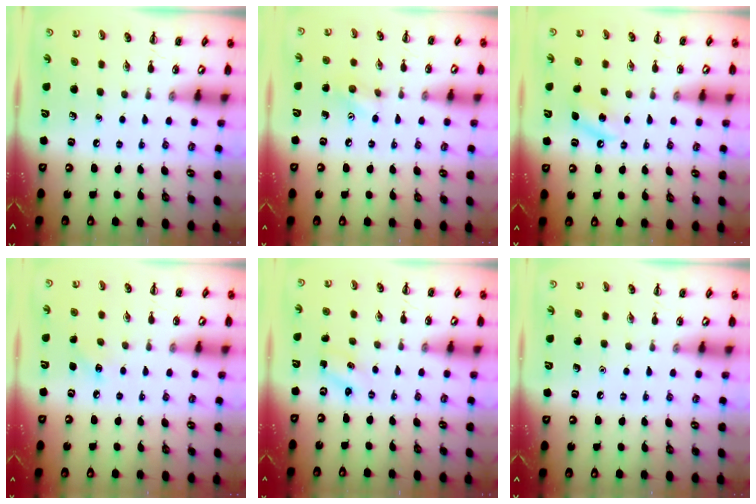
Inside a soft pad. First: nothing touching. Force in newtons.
{"total": 7.3, "press": 7.1, "slide": 1.6}
{"total": 5.0, "press": 4.8, "slide": 1.5}
{"total": 3.9, "press": 3.7, "slide": 0.9}
{"total": 0.9, "press": 0.8, "slide": 0.3}
{"total": 1.6, "press": 1.6, "slide": 0.1}